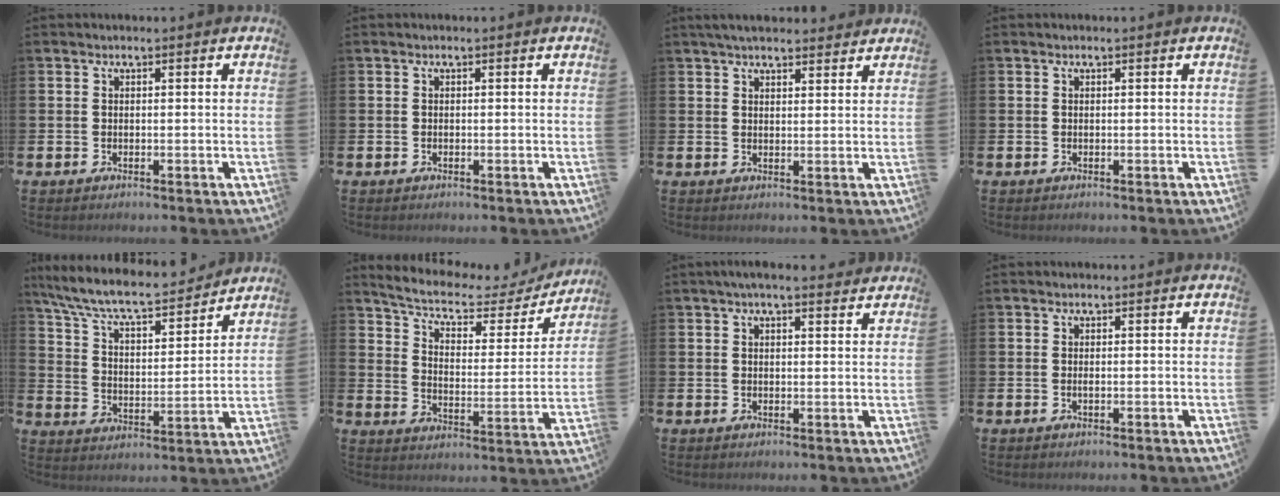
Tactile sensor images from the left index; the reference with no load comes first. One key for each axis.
{"total": 0.0}
{"total": 3.4, "fx": 3.2, "fy": 0.7, "fz": 1.0, "tx": -0.025, "ty": -0.008, "tz": 0.059}
{"total": 0.0}
{"total": 8.2, "fx": 7.6, "fy": 1.5, "fz": 2.8, "tx": -0.096, "ty": -0.055, "tz": 0.129}
{"total": 6.0, "fx": 5.1, "fy": 2.1, "fz": 2.5, "tx": -0.075, "ty": -0.040, "tz": 0.078}
{"total": 2.7, "fx": 2.3, "fy": 0.4, "fz": 1.2, "tx": -0.021, "ty": -0.008, "tz": 0.039}
{"total": 0.0}